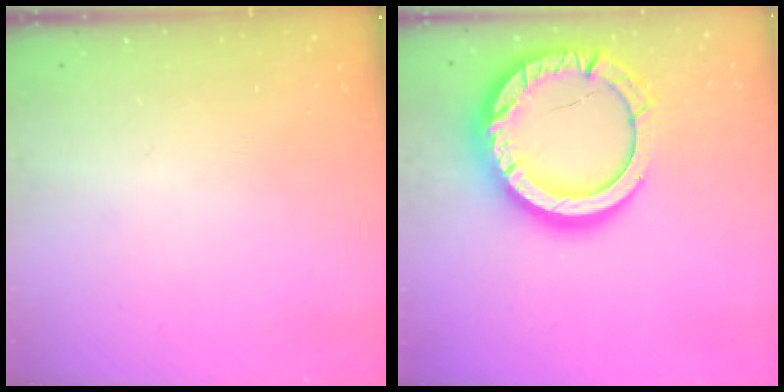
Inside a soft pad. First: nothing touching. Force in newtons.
{"total": 24.5, "press": 24.4, "slide": 2.2}